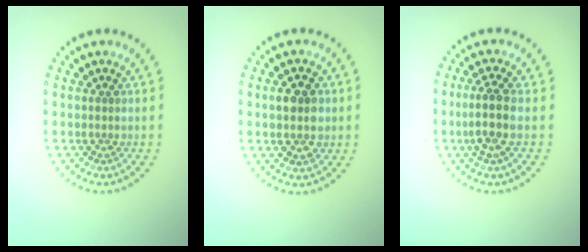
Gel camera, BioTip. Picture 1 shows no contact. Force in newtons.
{"total": 3.2, "press": 3.2, "slide": 0.3}
{"total": 2.9, "press": 2.4, "slide": 1.6}